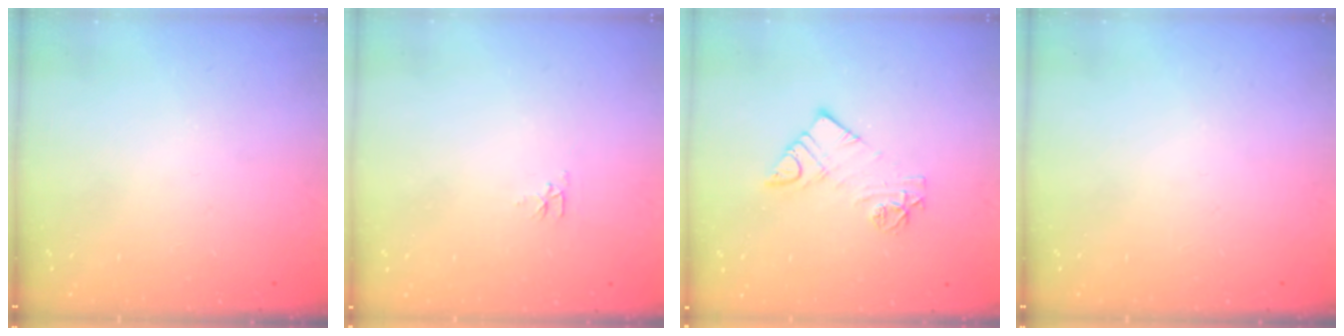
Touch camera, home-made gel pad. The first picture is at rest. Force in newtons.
{"total": 2.8, "press": 2.7, "slide": 0.4}
{"total": 9.4, "press": 9.4, "slide": 0.7}
{"total": 0.0}